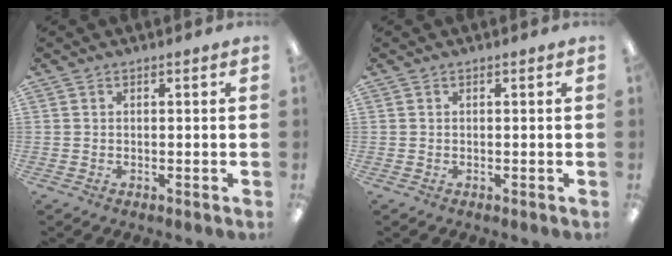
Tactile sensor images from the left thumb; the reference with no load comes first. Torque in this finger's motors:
{"motor_torque": [0.00, 0.00, -0.03, -0.03, 0.00]}